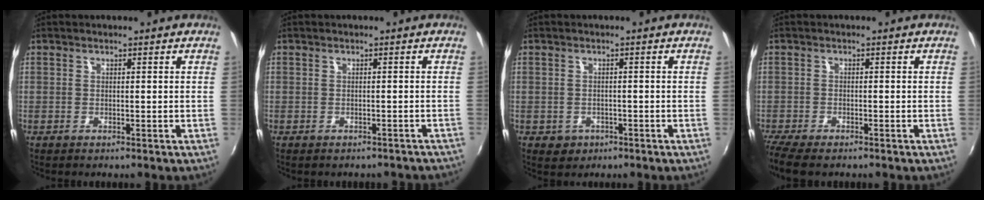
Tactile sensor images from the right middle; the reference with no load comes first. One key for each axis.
{"total": 5.2, "fx": -4.6, "fy": 1.9, "fz": 1.5, "tx": -0.025, "ty": -0.013, "tz": -0.047}
{"total": 3.0, "fx": -1.2, "fy": 2.6, "fz": 0.9, "tx": -0.025, "ty": -0.002, "tz": -0.011}
{"total": 6.7, "fx": -5.4, "fy": 1.6, "fz": 3.6, "tx": -0.094, "ty": -0.036, "tz": -0.101}